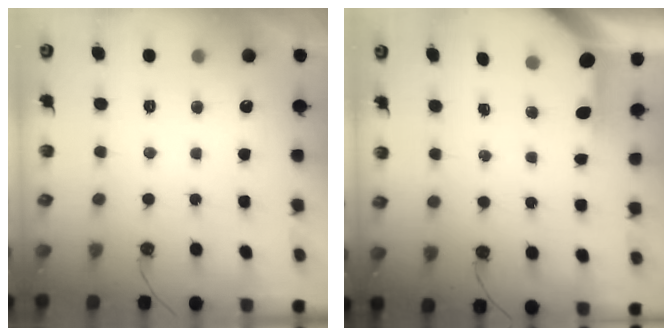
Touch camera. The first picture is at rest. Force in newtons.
{"total": 3.4, "press": 3.4, "slide": 0.4}